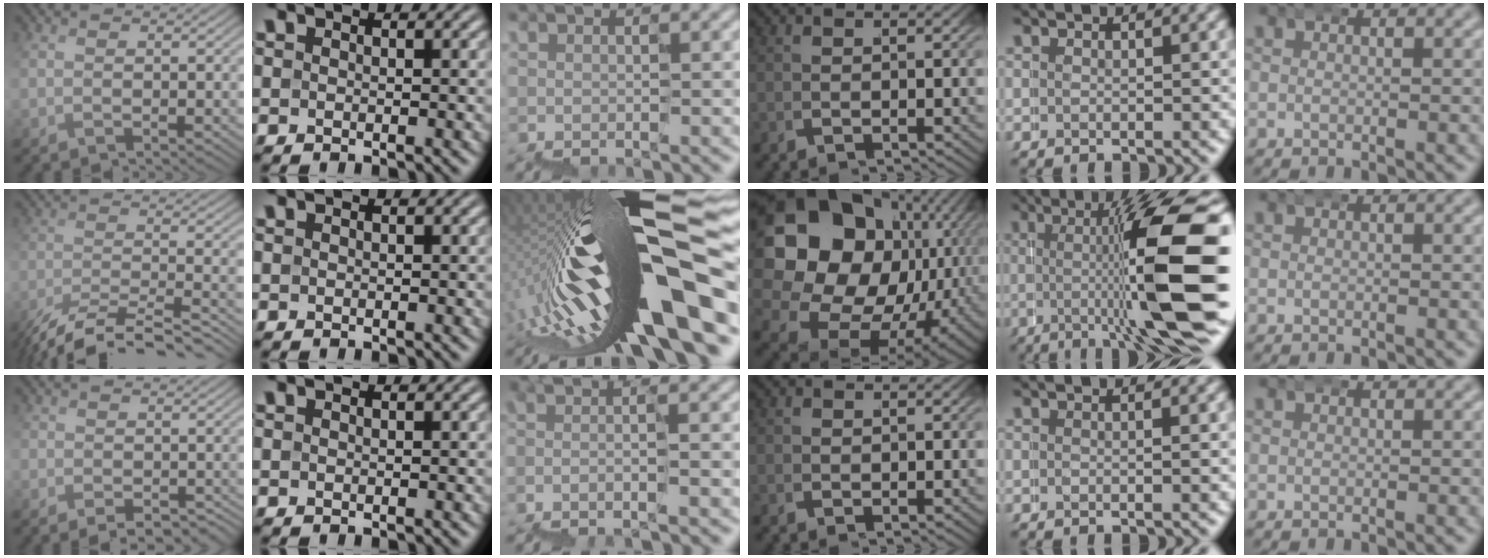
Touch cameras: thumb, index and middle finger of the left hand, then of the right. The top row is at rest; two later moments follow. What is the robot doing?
{"motion": "wrap", "object": "belt"}